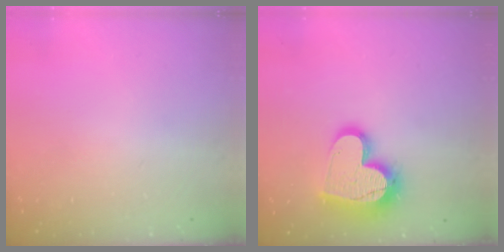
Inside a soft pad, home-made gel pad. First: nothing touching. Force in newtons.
{"total": 17.9, "press": 17.9, "slide": 1.5}